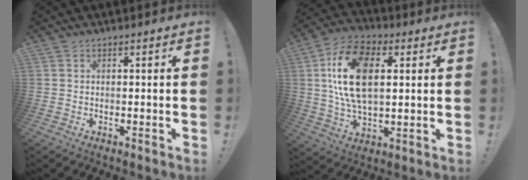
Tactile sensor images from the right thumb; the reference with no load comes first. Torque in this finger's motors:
{"motor_torque": [1.74, 3.27, 1.60, -0.21, 0.66]}